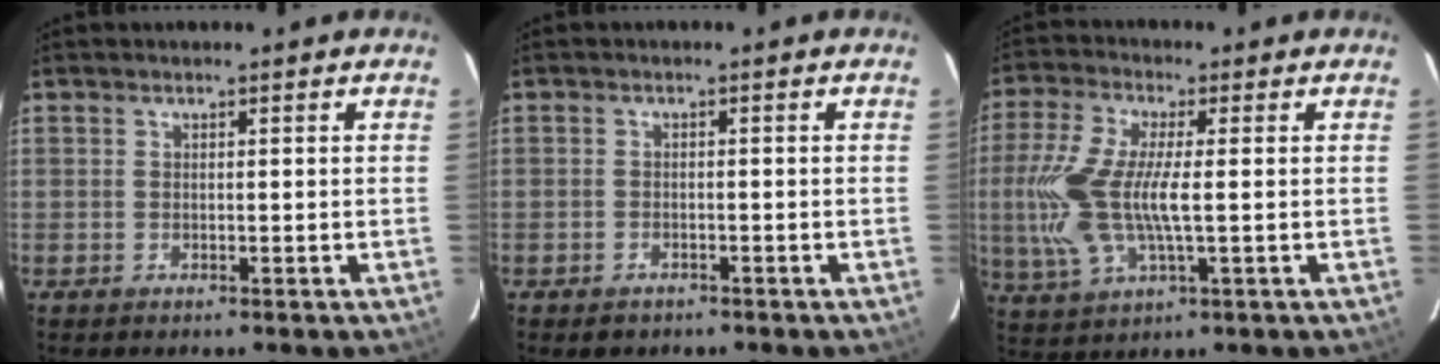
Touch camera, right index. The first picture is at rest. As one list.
[{"total": 2.2, "force": [-1.6, 1.5, 0.4], "torque": [-0.012, 0.000, -0.020]}, {"total": 14.1, "force": [-0.5, 4.9, 13.2], "torque": [-0.285, -0.004, -0.005]}]